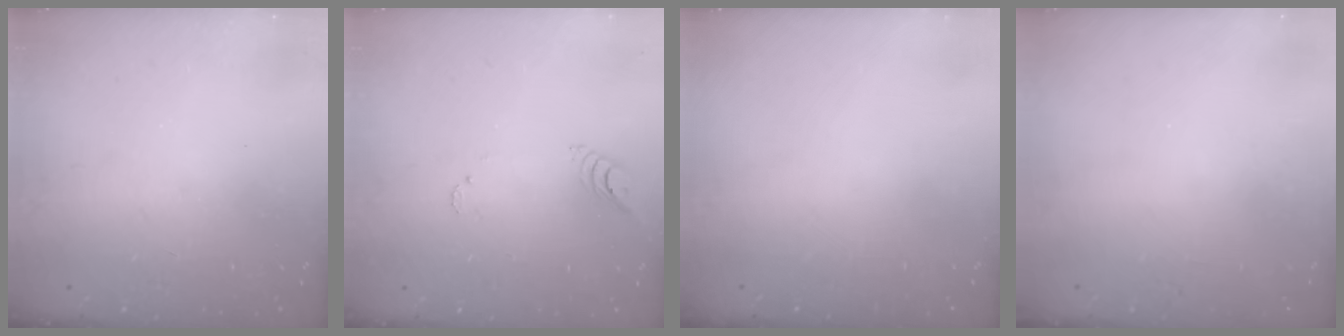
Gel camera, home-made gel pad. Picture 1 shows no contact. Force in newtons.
{"total": 3.9, "press": 3.9, "slide": 0.2}
{"total": 0.0}
{"total": 2.5, "press": 2.5, "slide": 0.2}